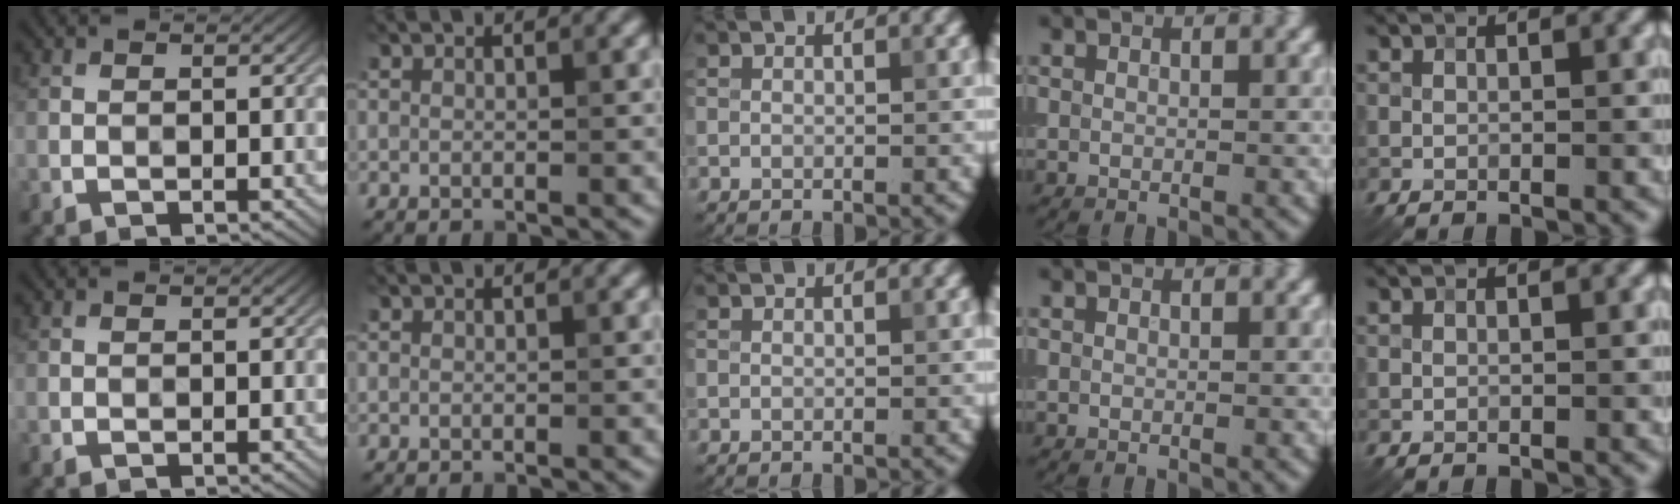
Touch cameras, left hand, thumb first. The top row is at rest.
{}